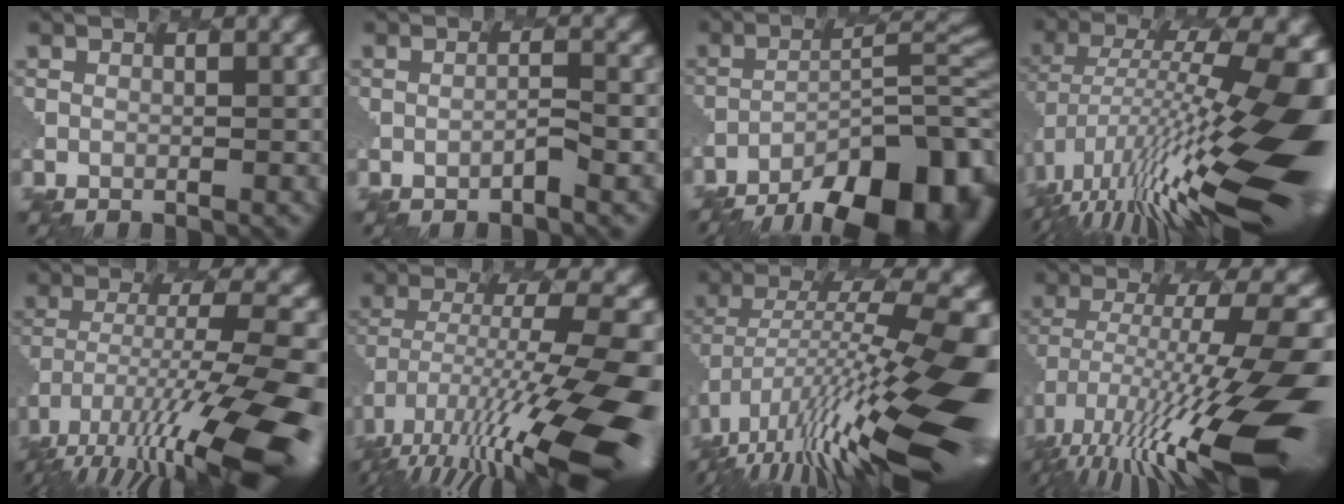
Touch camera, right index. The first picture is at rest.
{"total": 0.9, "force": [-0.4, -0.2, 0.7], "torque": [-0.025, 0.002, -0.006]}
{"total": 15.6, "force": [-11.1, 5.5, 9.4], "torque": [-0.129, -0.019, -0.145]}
{"total": 16.1, "force": [-3.8, 5.1, 14.8], "torque": [-0.260, 0.018, -0.072]}
{"total": 14.5, "force": [-7.8, 3.6, 11.7], "torque": [-0.227, -0.013, -0.112]}
{"total": 14.8, "force": [-6.5, 3.6, 12.9], "torque": [-0.231, -0.005, -0.098]}
{"total": 14.4, "force": [-4.8, 4.0, 13.0], "torque": [-0.235, 0.023, -0.087]}
{"total": 15.4, "force": [-5.1, 3.9, 14.0], "torque": [-0.259, -0.002, -0.080]}